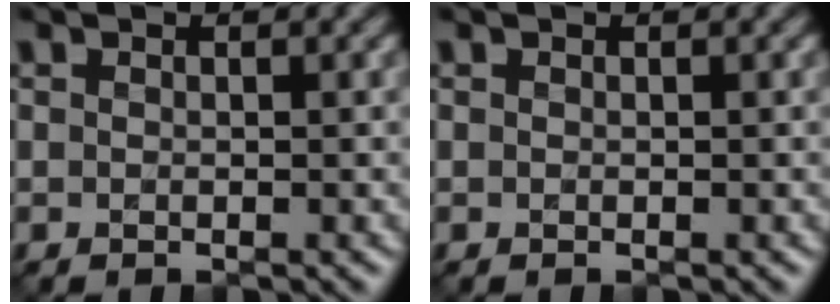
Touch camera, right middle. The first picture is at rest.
{"total": 0.0}